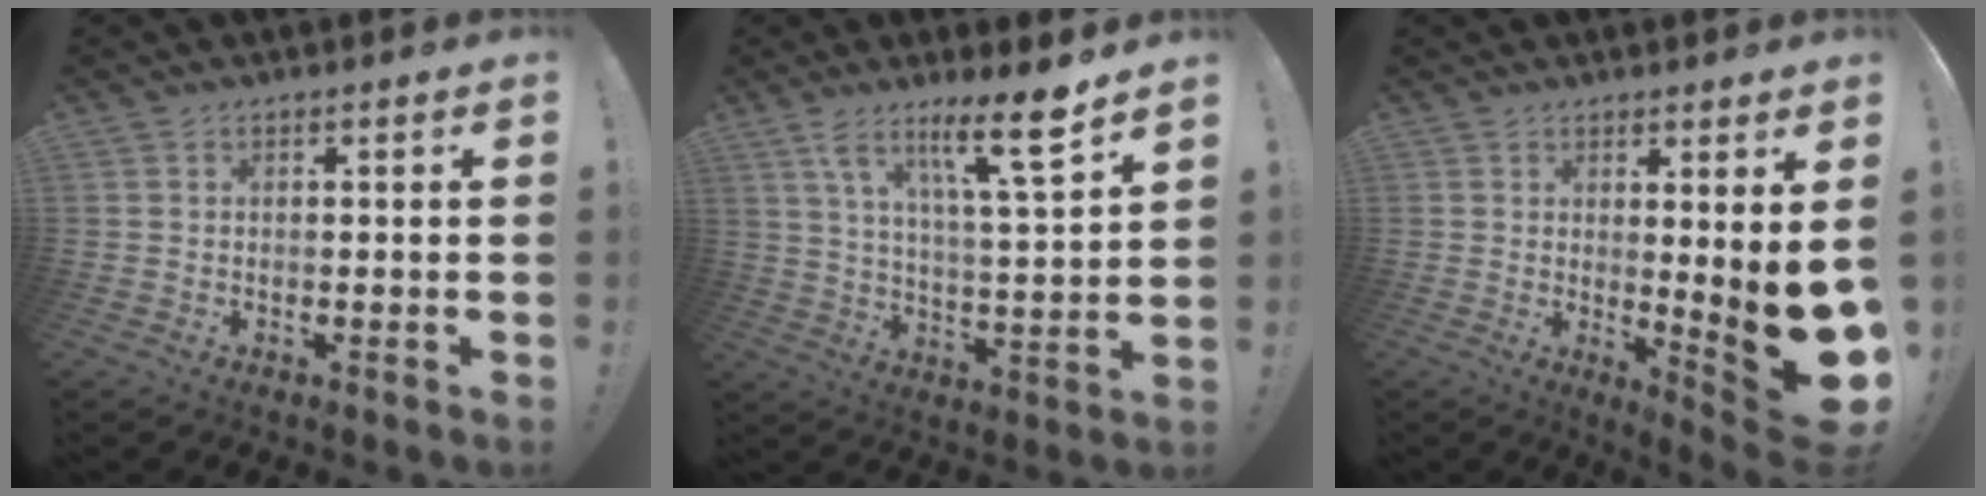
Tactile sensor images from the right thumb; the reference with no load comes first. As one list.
[{"total": 14.6, "force": [9.0, 1.3, 11.4], "torque": [-0.187, -0.055, 0.136]}, {"total": 8.3, "force": [0.4, 0.1, 8.2], "torque": [-0.104, -0.041, 0.004]}]